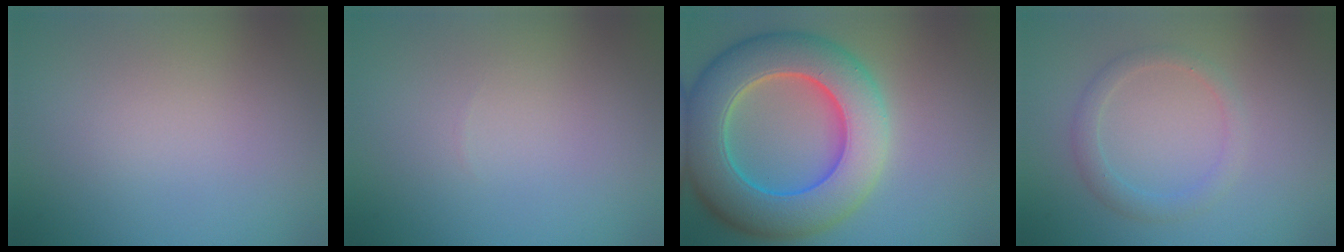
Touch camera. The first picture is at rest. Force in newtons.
{"total": 0.0}
{"total": 11.5, "press": 11.5, "slide": 0.9}
{"total": 1.9, "press": 1.9, "slide": 0.0}